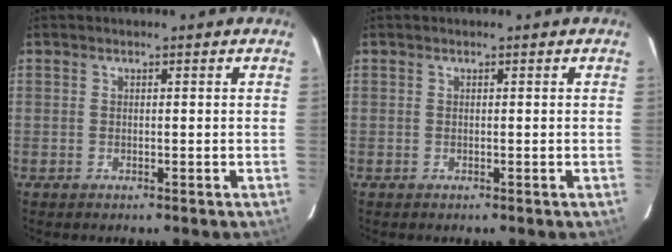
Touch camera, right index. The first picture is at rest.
{"total": 0.0}